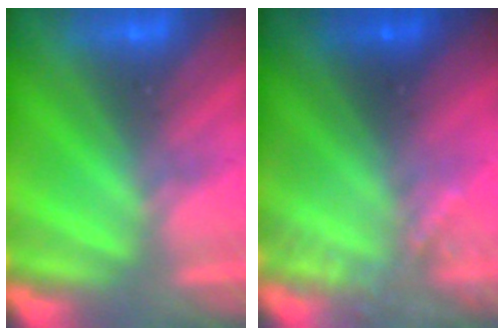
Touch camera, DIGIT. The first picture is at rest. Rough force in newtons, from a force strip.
{"total": 2.1}